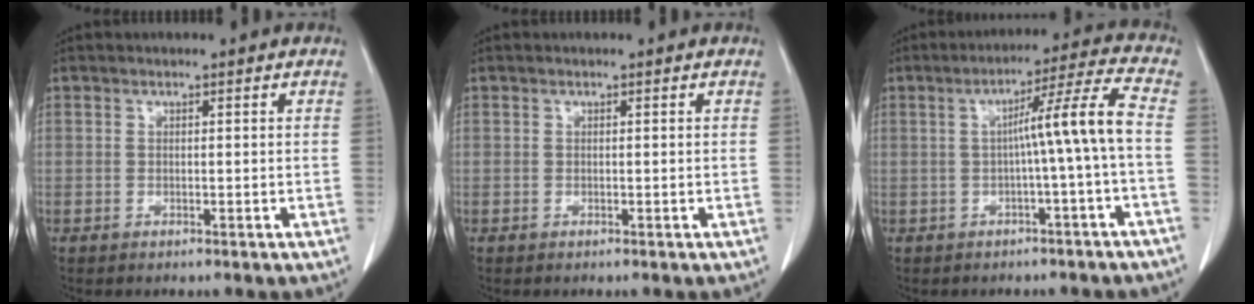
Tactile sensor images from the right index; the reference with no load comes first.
{"total": 0.0}
{"total": 7.9, "force": [-0.9, -1.7, 7.6], "torque": [-0.119, 0.020, -0.010]}